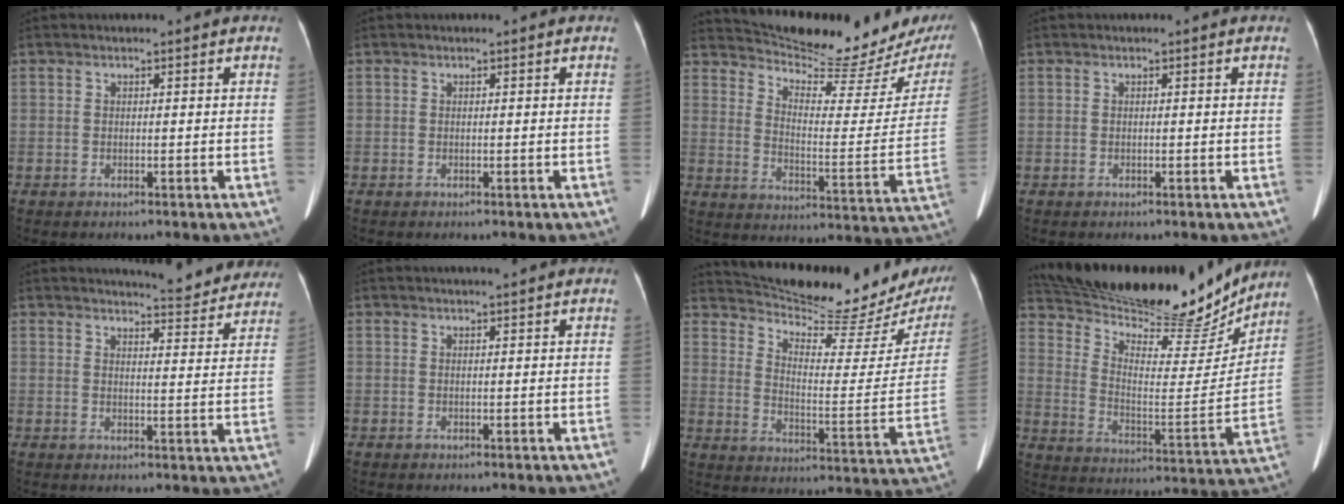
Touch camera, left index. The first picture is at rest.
{"total": 0.0}
{"total": 19.7, "force": [18.5, 1.7, 6.6], "torque": [-0.100, -0.076, 0.245]}
{"total": 0.0}
{"total": 12.5, "force": [12.0, 1.7, 3.0], "torque": [-0.019, -0.031, 0.123]}
{"total": 1.8, "force": [1.6, -0.3, 0.8], "torque": [-0.008, 0.009, 0.028]}
{"total": 21.6, "force": [20.1, 2.6, 7.6], "torque": [-0.117, -0.070, 0.266]}
{"total": 25.1, "force": [23.2, 4.9, 8.4], "torque": [-0.148, -0.042, 0.336]}